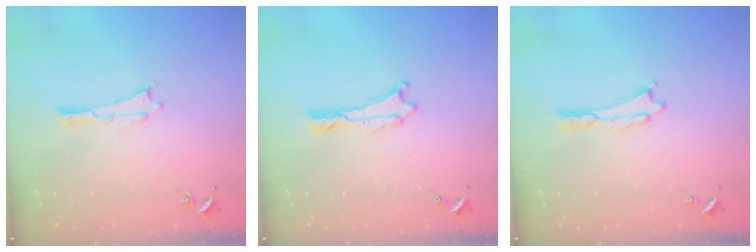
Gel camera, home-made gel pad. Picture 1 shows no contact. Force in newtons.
{"total": 0.0}
{"total": 0.0}